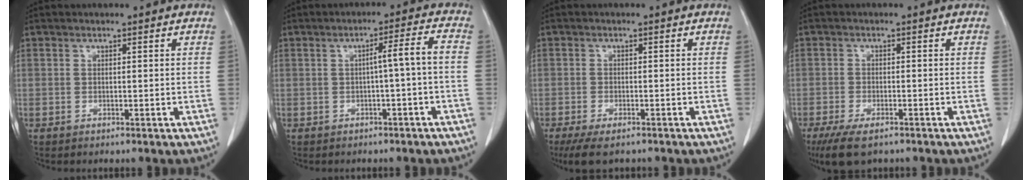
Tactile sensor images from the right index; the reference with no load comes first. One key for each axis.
{"total": 4.4, "fx": -0.9, "fy": -0.1, "fz": 4.3, "tx": -0.066, "ty": 0.015, "tz": -0.009}
{"total": 6.9, "fx": -5.1, "fy": 2.4, "fz": 4.0, "tx": -0.065, "ty": -0.012, "tz": -0.081}
{"total": 7.2, "fx": -5.0, "fy": 2.6, "fz": 4.5, "tx": -0.080, "ty": -0.013, "tz": -0.083}